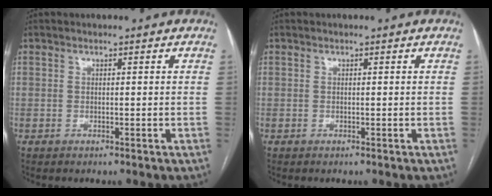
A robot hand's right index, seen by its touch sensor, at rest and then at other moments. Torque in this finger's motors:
{"motor_torque": [0.00, 0.00, 0.00, 0.00]}